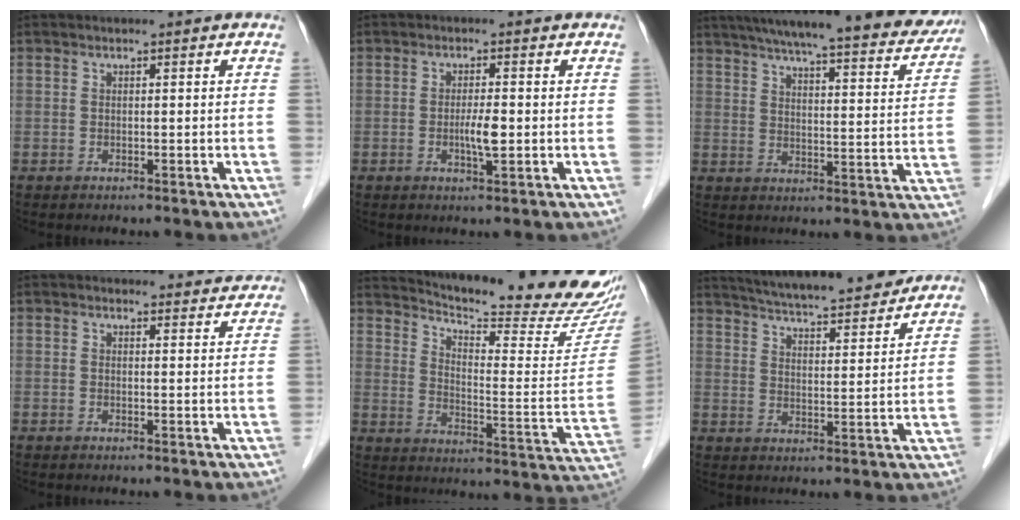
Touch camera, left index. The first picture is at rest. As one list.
[{"total": 2.8, "force": [-0.4, 0.3, 2.8], "torque": [-0.054, -0.003, -0.006]}, {"total": 25.2, "force": [22.0, 3.3, 11.9], "torque": [-0.175, -0.020, 0.275]}, {"total": 4.5, "force": [4.3, 1.1, 0.1], "torque": [0.002, 0.000, 0.039]}, {"total": 25.1, "force": [23.6, 0.8, 8.4], "torque": [-0.133, -0.116, 0.296]}, {"total": 16.9, "force": [15.3, 1.7, 6.8], "torque": [-0.109, 0.012, 0.227]}]